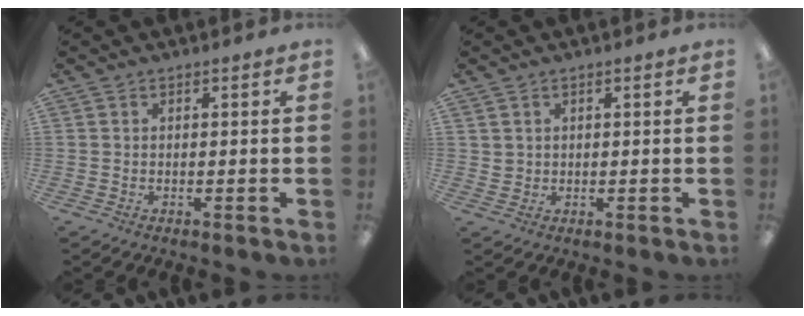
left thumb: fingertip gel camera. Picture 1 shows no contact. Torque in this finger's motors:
{"motor_torque": [-0.05, 0.00, 0.03, -0.53, -0.02]}